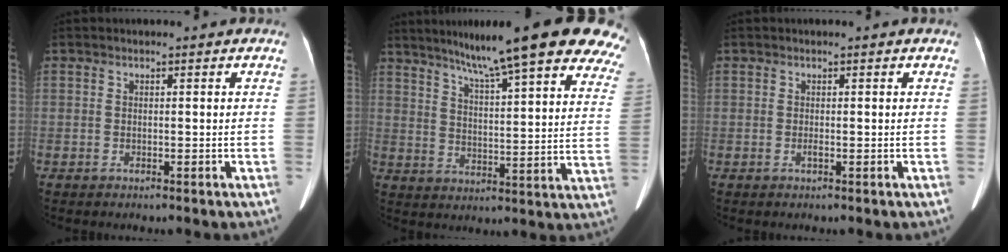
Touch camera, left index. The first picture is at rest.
{"total": 25.6, "force": [20.4, 2.1, 15.3], "torque": [-0.205, -0.016, 0.257]}
{"total": 0.5, "force": [-0.1, 0.0, 0.5], "torque": [-0.010, 0.000, -0.002]}